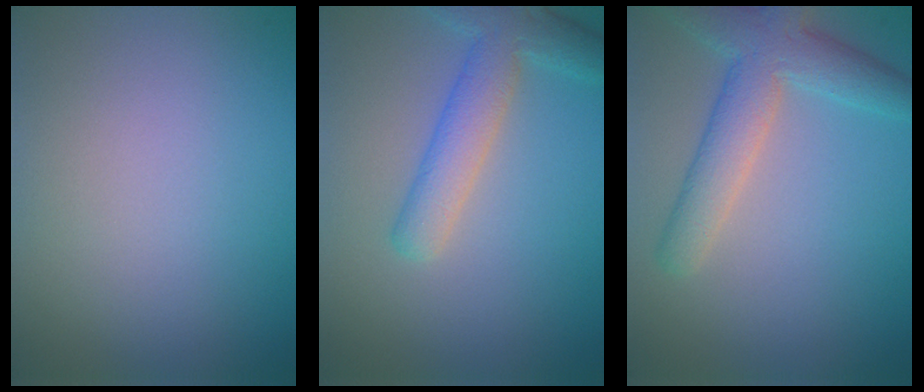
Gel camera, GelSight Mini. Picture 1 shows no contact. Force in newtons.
{"total": 4.4, "press": 4.4, "slide": 0.2}
{"total": 5.2, "press": 5.2, "slide": 0.2}